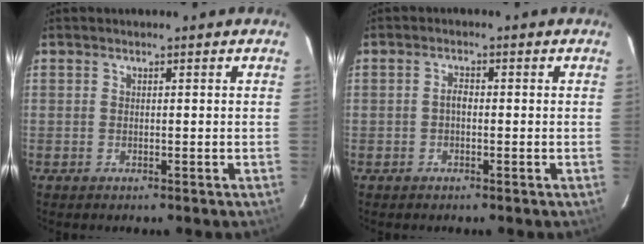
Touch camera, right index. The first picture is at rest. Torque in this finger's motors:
{"motor_torque": [0.43, -0.16, 0.19, 0.04]}